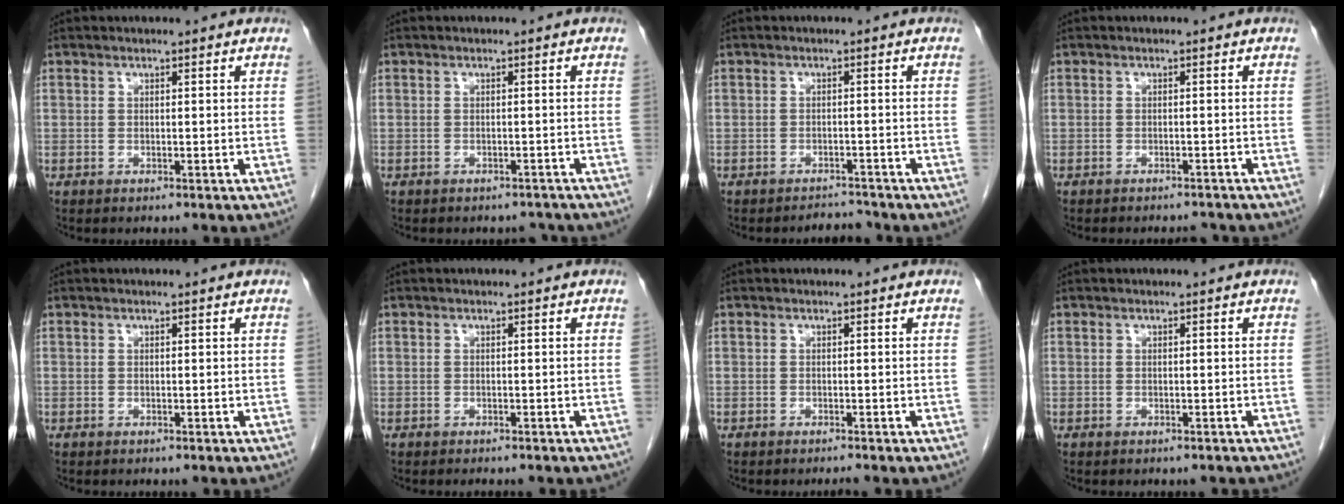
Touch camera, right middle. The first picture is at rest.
{"total": 3.8, "force": [-3.4, 1.6, 0.6], "torque": [-0.007, 0.004, -0.039]}
{"total": 1.9, "force": [-1.8, 0.3, -0.5], "torque": [0.008, -0.007, -0.024]}
{"total": 4.7, "force": [-4.4, 1.3, 1.2], "torque": [-0.013, -0.002, -0.052]}
{"total": 0.0}
{"total": 2.8, "force": [-2.4, 0.6, 1.2], "torque": [-0.019, -0.005, -0.026]}
{"total": 0.6, "force": [-0.5, -0.3, 0.1], "torque": [-0.005, -0.001, -0.009]}
{"total": 1.5, "force": [-1.4, 0.5, 0.4], "torque": [-0.013, -0.003, -0.017]}